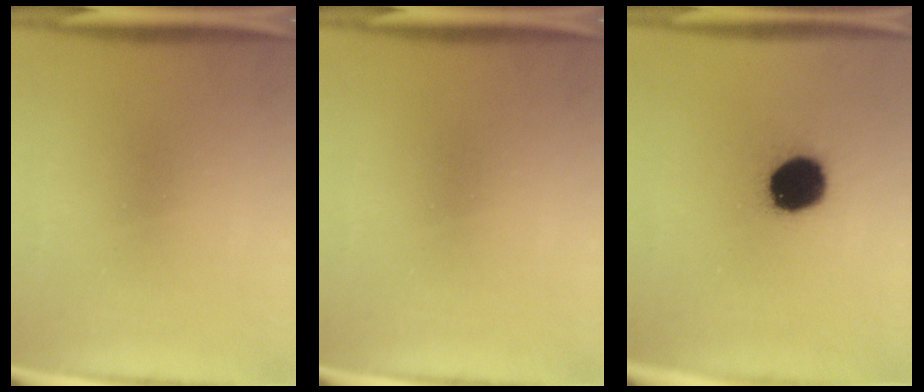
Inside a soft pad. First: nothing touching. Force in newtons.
{"total": 0.0}
{"total": 14.6}